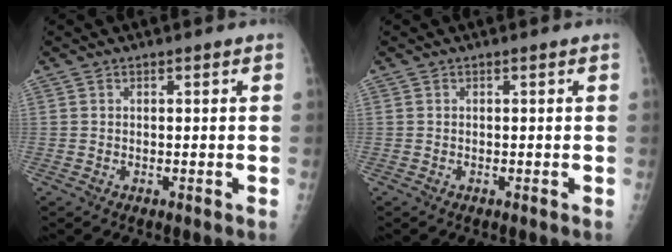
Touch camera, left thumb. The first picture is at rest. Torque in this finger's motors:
{"motor_torque": [0.00, 0.00, -0.07, -0.07, 0.00]}